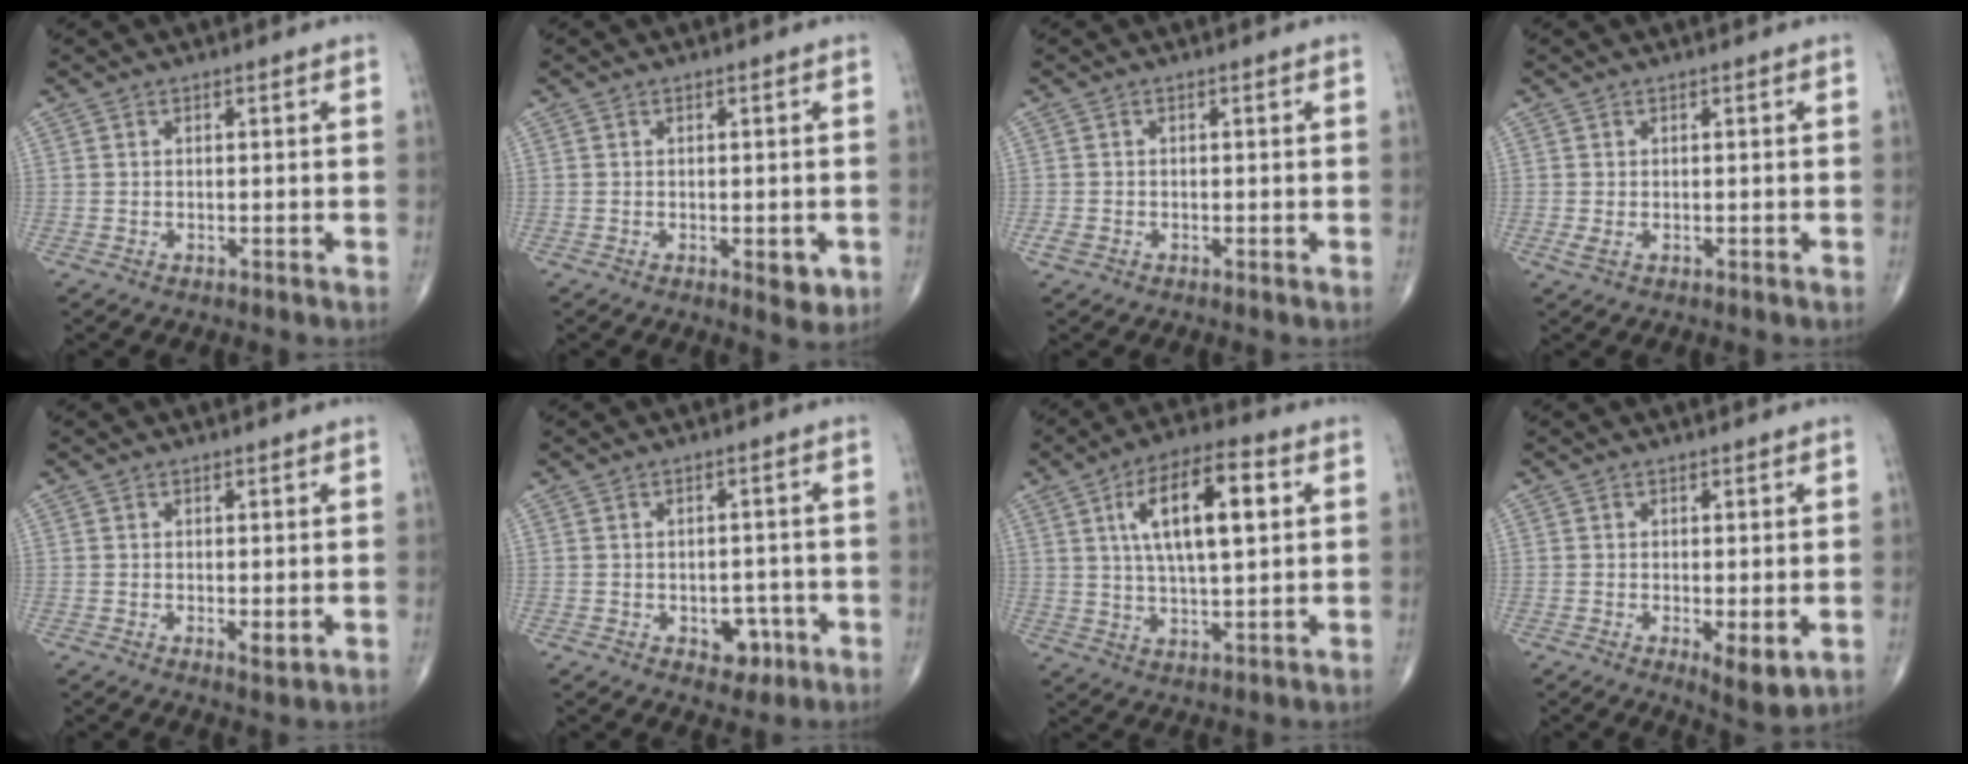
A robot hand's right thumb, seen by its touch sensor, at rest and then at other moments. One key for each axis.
{"total": 3.4, "fx": -1.0, "fy": 1.6, "fz": 2.9, "tx": -0.024, "ty": -0.005, "tz": -0.009}
{"total": 1.4, "fx": -0.6, "fy": 1.0, "fz": 0.8, "tx": -0.020, "ty": -0.002, "tz": -0.013}
{"total": 1.0, "fx": -0.1, "fy": 0.6, "fz": 0.8, "tx": -0.018, "ty": -0.001, "tz": -0.001}
{"total": 1.7, "fx": -0.1, "fy": 0.7, "fz": 1.6, "tx": -0.025, "ty": -0.008, "tz": -0.001}
{"total": 4.4, "fx": -1.7, "fy": 3.2, "fz": 2.6, "tx": -0.009, "ty": 0.011, "tz": -0.018}
{"total": 14.6, "fx": 4.1, "fy": 5.4, "fz": 13.0, "tx": -0.214, "ty": 0.004, "tz": 0.066}
{"total": 4.7, "fx": -0.9, "fy": 1.7, "fz": 4.3, "tx": -0.064, "ty": -0.017, "tz": -0.011}